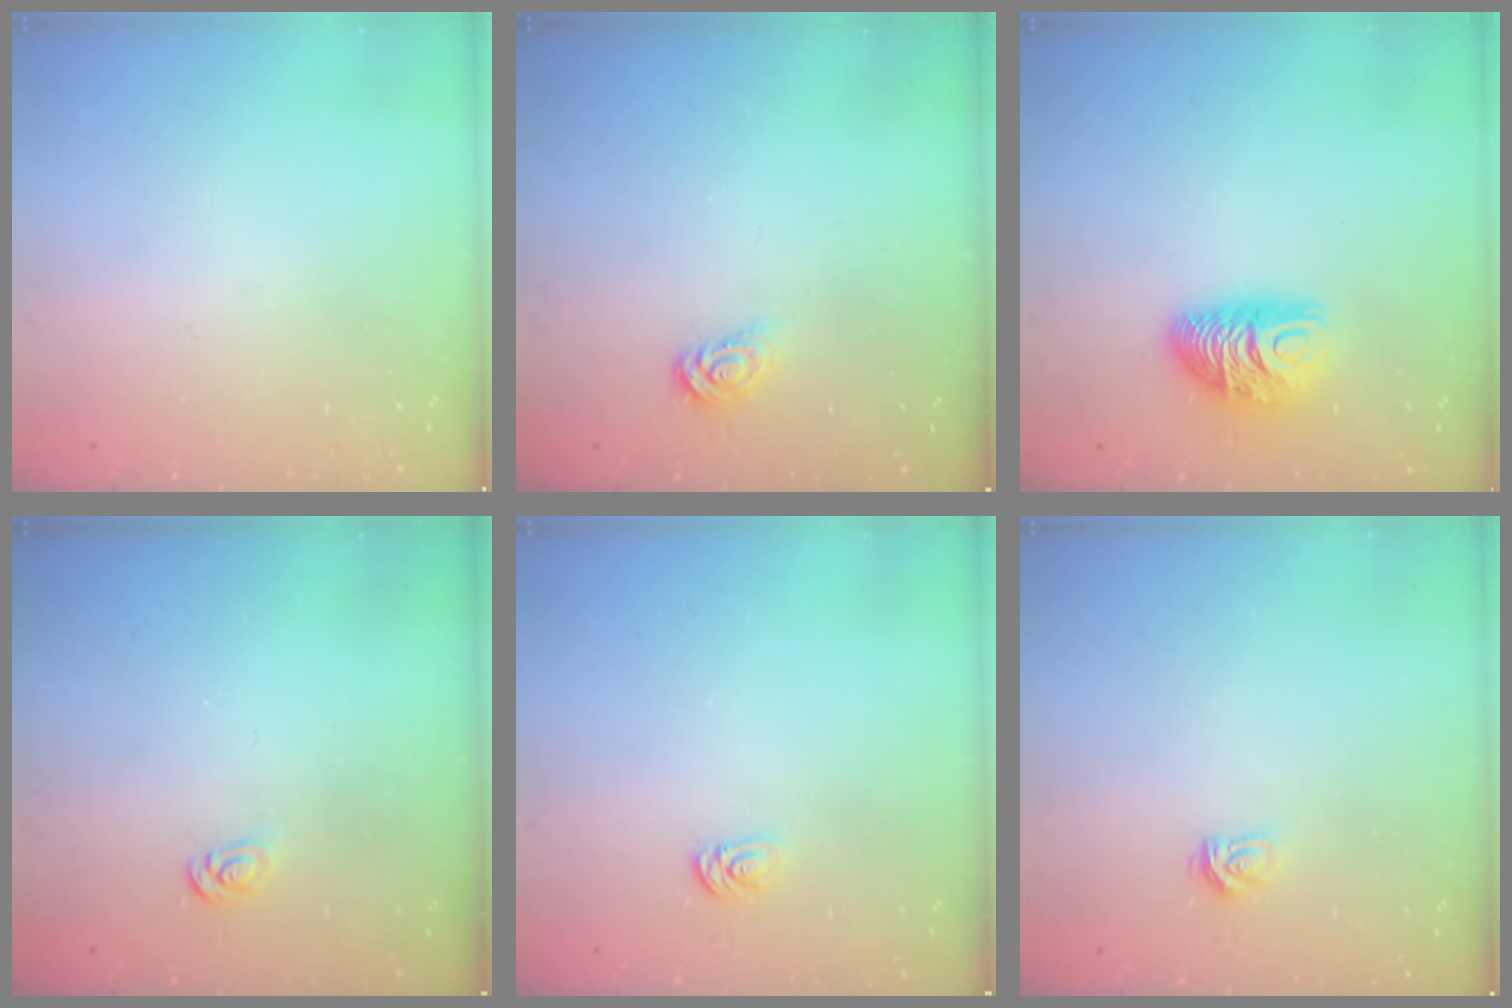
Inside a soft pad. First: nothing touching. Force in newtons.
{"total": 3.0, "press": 2.9, "slide": 0.3}
{"total": 9.6, "press": 9.6, "slide": 0.3}
{"total": 2.6, "press": 2.6, "slide": 0.4}
{"total": 2.0, "press": 2.0, "slide": 0.3}
{"total": 3.4, "press": 3.4, "slide": 0.3}